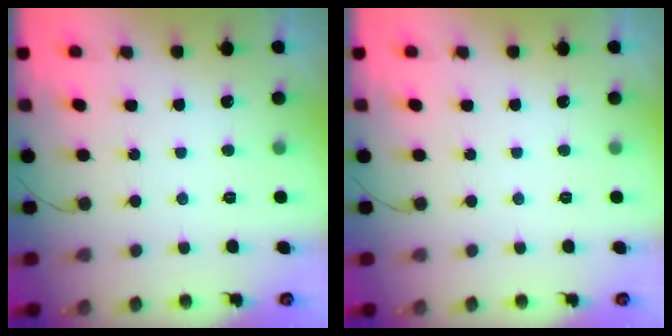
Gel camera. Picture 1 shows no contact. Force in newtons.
{"total": 0.0}